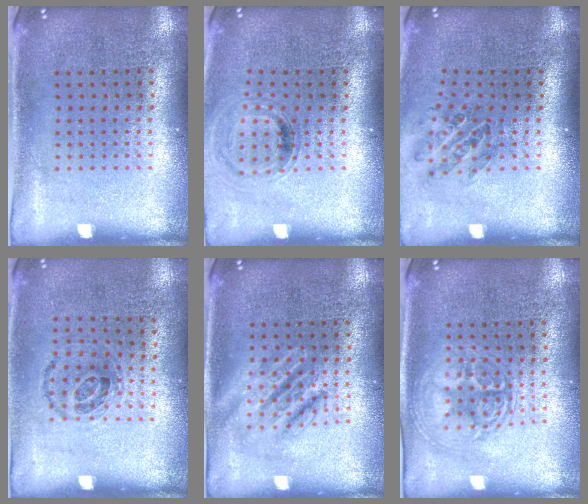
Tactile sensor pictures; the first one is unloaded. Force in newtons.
{"total": 0.8, "press": 0.8, "slide": 0.2}
{"total": 1.0, "press": 1.0, "slide": 0.3}
{"total": 0.9, "press": 0.7, "slide": 0.6}
{"total": 2.8, "press": 2.8, "slide": 0.3}
{"total": 2.9, "press": 2.9, "slide": 0.4}